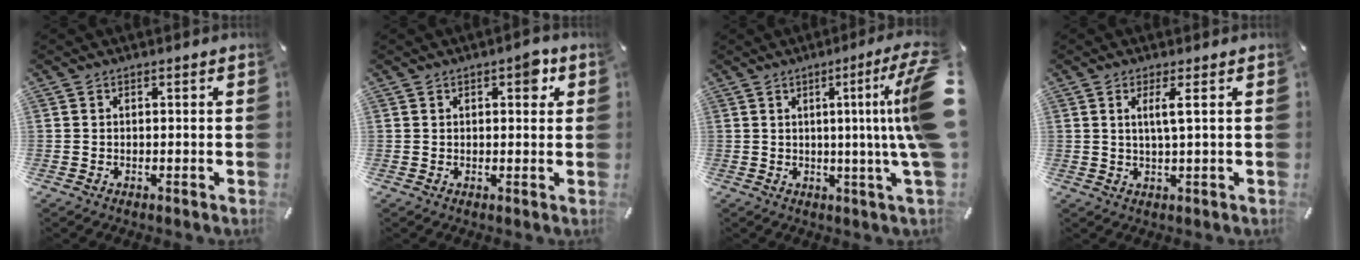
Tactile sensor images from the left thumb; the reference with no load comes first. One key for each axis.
{"total": 4.2, "fx": 1.6, "fy": 2.1, "fz": 3.3, "tx": -0.030, "ty": -0.006, "tz": 0.017}
{"total": 17.1, "fx": 3.2, "fy": 0.4, "fz": 16.8, "tx": -0.234, "ty": -0.040, "tz": 0.036}
{"total": 4.1, "fx": 1.1, "fy": 0.1, "fz": 4.0, "tx": -0.080, "ty": -0.003, "tz": 0.015}